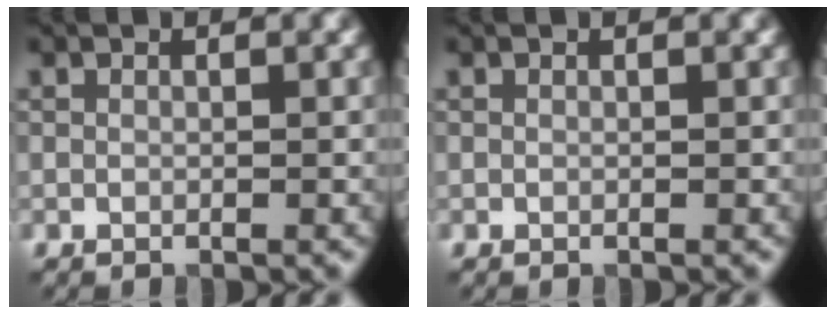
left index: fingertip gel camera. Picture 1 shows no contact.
{"total": 0.0}